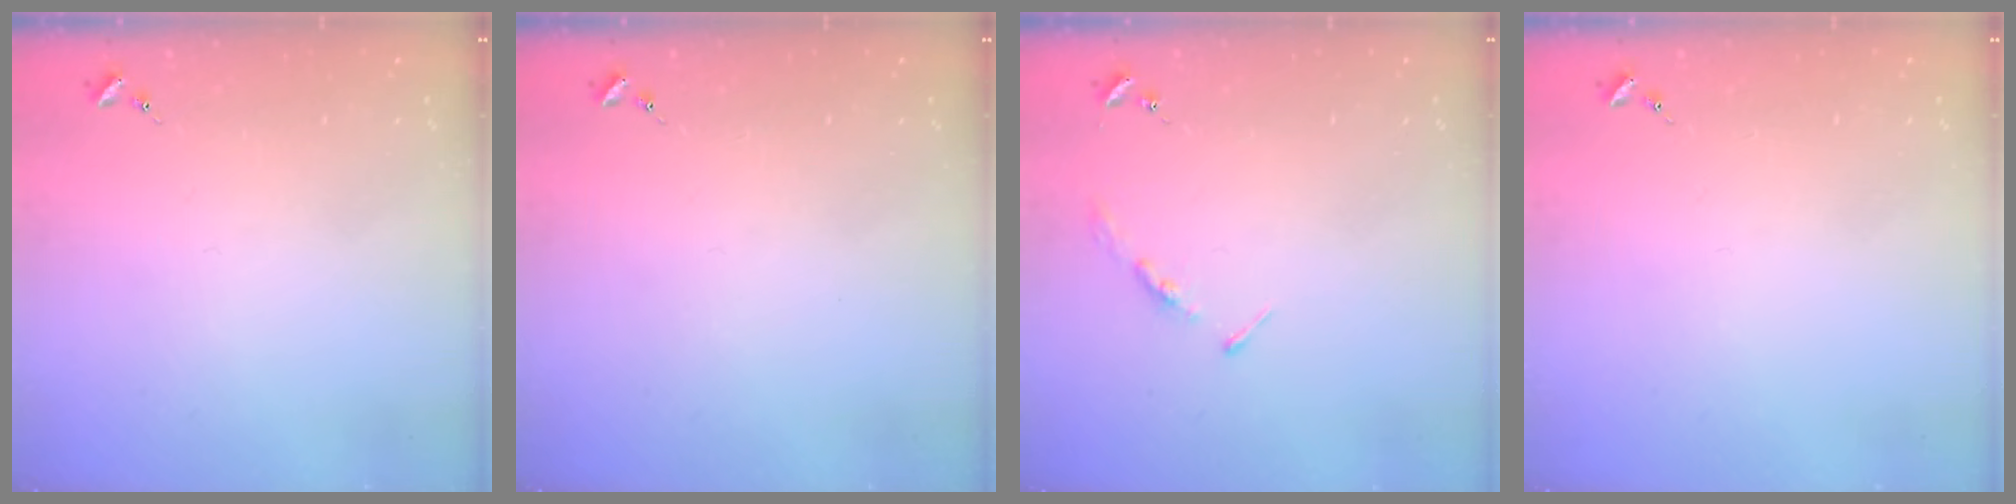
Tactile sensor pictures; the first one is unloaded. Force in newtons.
{"total": 0.0}
{"total": 3.5, "press": 3.5, "slide": 0.3}
{"total": 0.0}